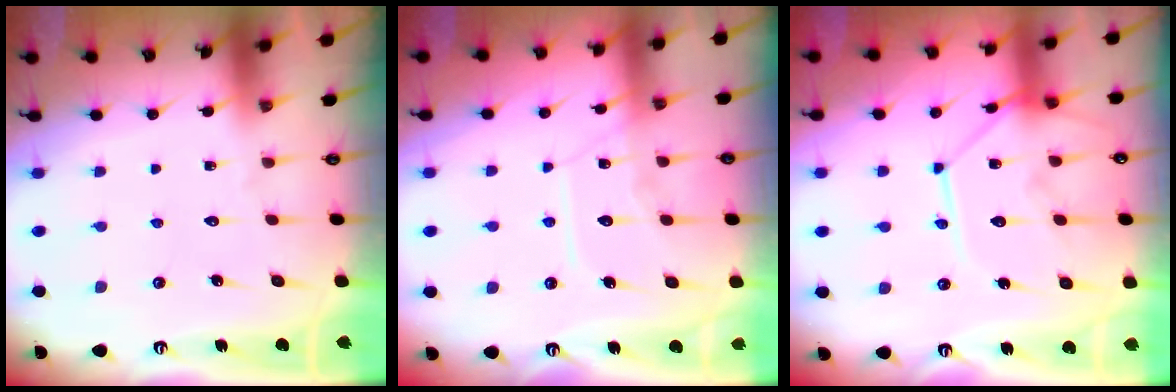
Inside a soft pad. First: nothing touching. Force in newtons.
{"total": 10.6, "press": 10.5, "slide": 1.0}
{"total": 13.4, "press": 13.2, "slide": 1.7}